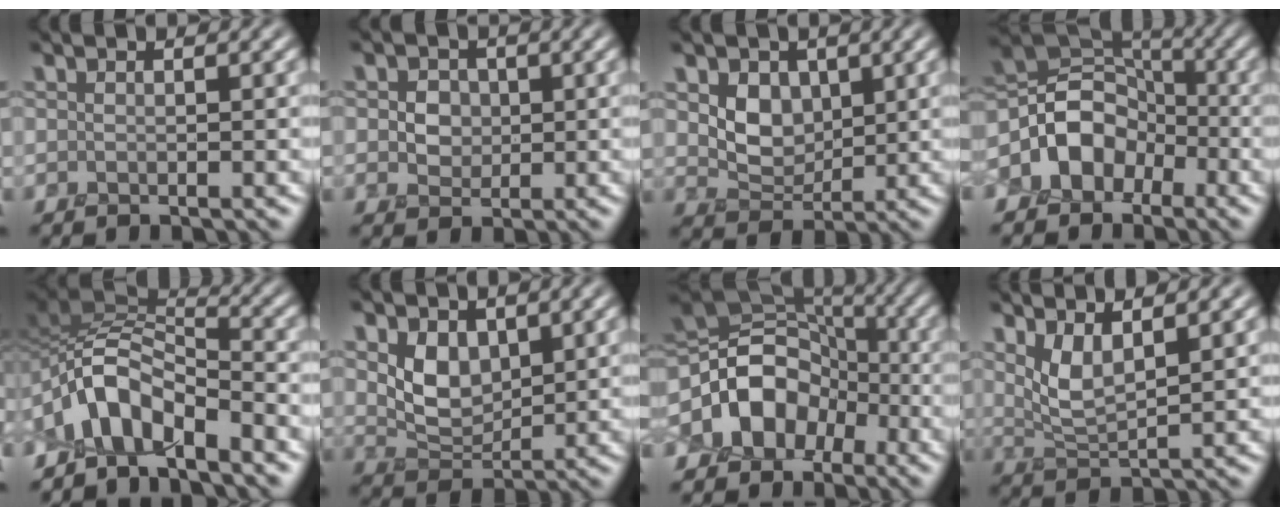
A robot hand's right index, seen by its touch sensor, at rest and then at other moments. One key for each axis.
{"total": 3.4, "fx": 1.0, "fy": 2.8, "fz": 1.6, "tx": -0.024, "ty": 0.012, "tz": 0.012}
{"total": 3.4, "fx": 1.1, "fy": 2.5, "fz": 2.0, "tx": -0.046, "ty": -0.008, "tz": 0.020}
{"total": 7.6, "fx": -2.3, "fy": 5.6, "fz": 4.6, "tx": -0.059, "ty": 0.002, "tz": -0.037}
{"total": 7.1, "fx": -3.4, "fy": 2.8, "fz": 5.6, "tx": -0.100, "ty": 0.014, "tz": -0.073}
{"total": 3.3, "fx": 1.5, "fy": 2.1, "fz": 2.1, "tx": -0.048, "ty": -0.010, "tz": 0.033}
{"total": 10.4, "fx": -2.9, "fy": 7.7, "fz": 6.4, "tx": -0.109, "ty": -0.009, "tz": -0.047}
{"total": 3.0, "fx": 2.0, "fy": 0.6, "fz": 2.2, "tx": -0.056, "ty": -0.009, "tz": 0.051}